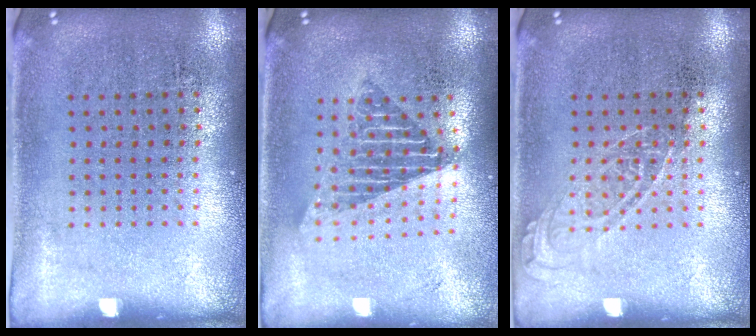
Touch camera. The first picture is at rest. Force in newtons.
{"total": 1.7, "press": 1.3, "slide": 1.0}
{"total": 1.6, "press": 1.5, "slide": 0.3}